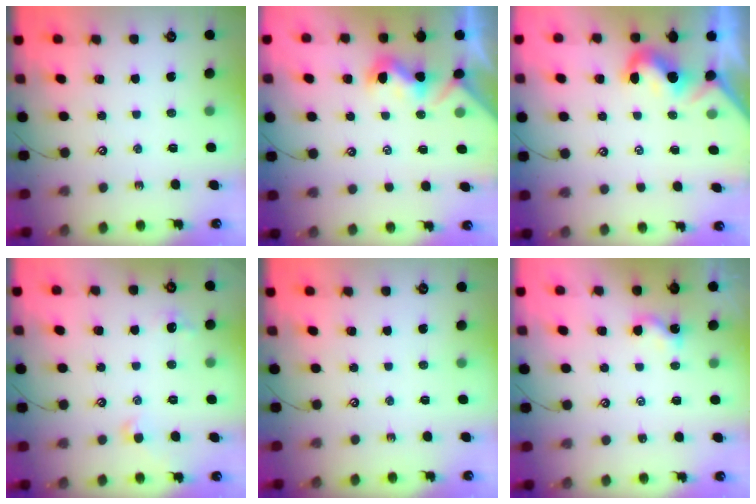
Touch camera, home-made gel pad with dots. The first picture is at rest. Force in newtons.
{"total": 0.5, "press": 0.3, "slide": 0.4}
{"total": 2.1, "press": 2.0, "slide": 0.6}
{"total": 1.7, "press": 1.6, "slide": 0.5}
{"total": 0.0}
{"total": 0.0}